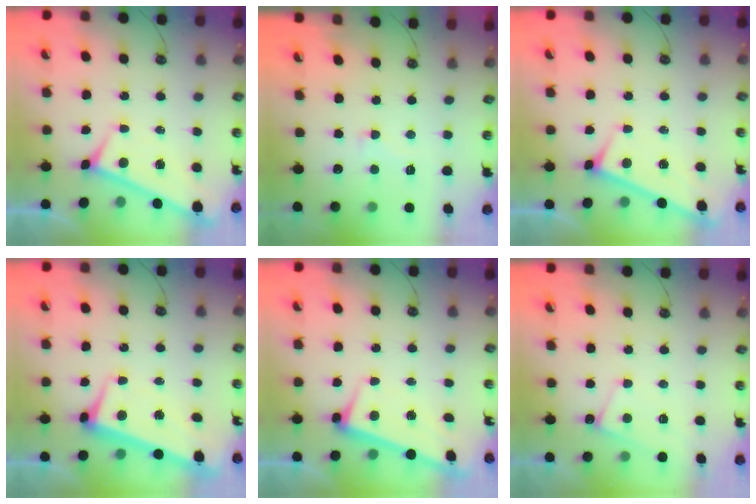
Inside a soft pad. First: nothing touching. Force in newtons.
{"total": 2.3, "press": 2.1, "slide": 0.9}
{"total": 3.3, "press": 3.3, "slide": 0.3}
{"total": 1.3, "press": 0.3, "slide": 1.3}
{"total": 2.5, "press": 2.4, "slide": 0.5}
{"total": 1.3, "press": 1.2, "slide": 0.4}